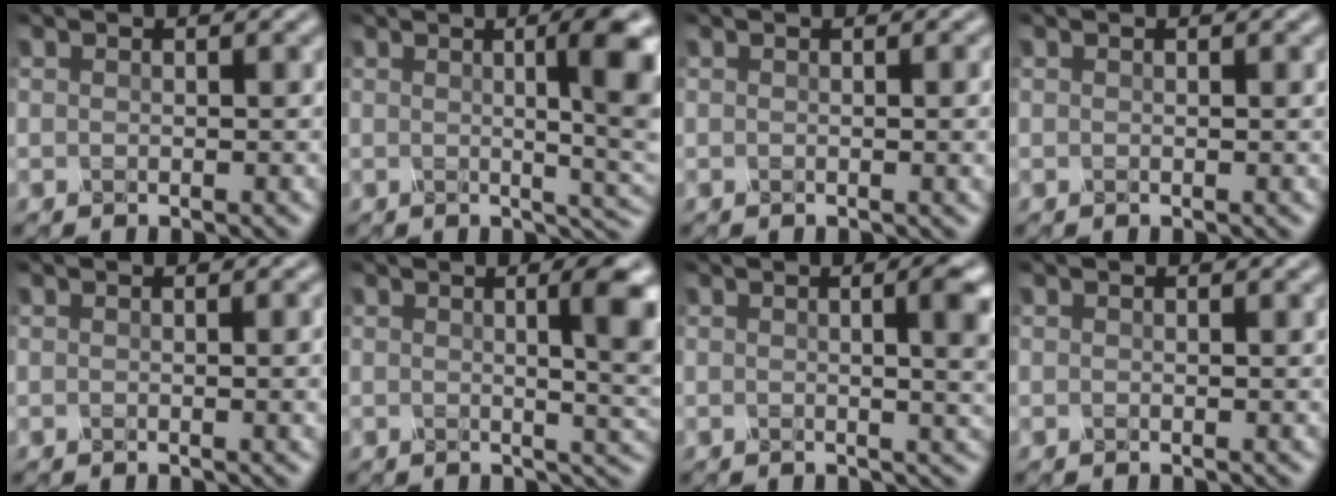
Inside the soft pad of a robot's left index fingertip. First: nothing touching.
{"total": 8.0, "force": [0.8, 2.1, 7.6], "torque": [-0.059, 0.017, 0.007]}
{"total": 3.1, "force": [0.4, 1.4, 2.7], "torque": [-0.008, 0.022, -0.006]}
{"total": 0.9, "force": [0.3, 0.4, 0.8], "torque": [-0.002, -0.003, -0.001]}
{"total": 3.4, "force": [0.3, 1.6, 3.0], "torque": [-0.008, 0.026, -0.008]}
{"total": 6.5, "force": [1.0, 2.0, 6.1], "torque": [-0.033, 0.017, 0.008]}
{"total": 5.7, "force": [0.8, 2.2, 5.2], "torque": [-0.021, 0.033, -0.007]}
{"total": 0.5, "force": [0.1, 0.2, 0.5], "torque": [0.000, -0.004, 0.000]}